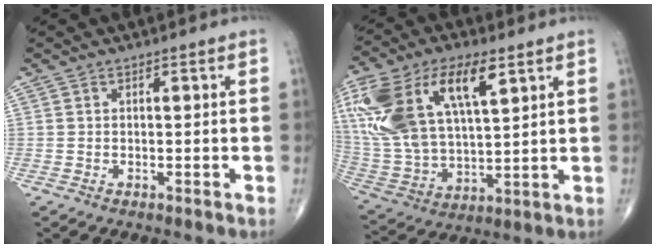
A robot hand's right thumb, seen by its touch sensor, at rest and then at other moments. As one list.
[{"total": 25.2, "force": [10.4, 12.1, 19.5], "torque": [-0.415, 0.002, 0.198]}]